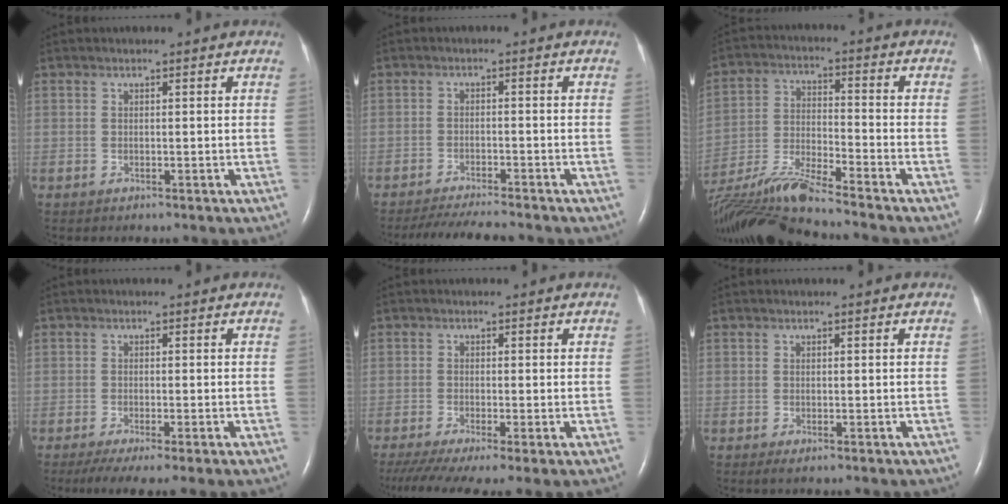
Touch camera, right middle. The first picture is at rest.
{"total": 7.0, "force": [-6.4, 0.3, 2.7], "torque": [-0.044, -0.017, -0.104]}
{"total": 13.4, "force": [-11.9, -1.0, 6.1], "torque": [-0.124, -0.014, -0.222]}
{"total": 6.3, "force": [-4.1, 0.5, 4.8], "torque": [-0.076, -0.021, -0.067]}
{"total": 9.8, "force": [-6.5, 1.7, 7.1], "torque": [-0.130, -0.024, -0.110]}
{"total": 0.6, "force": [-0.2, 0.1, 0.6], "torque": [-0.012, -0.002, -0.002]}